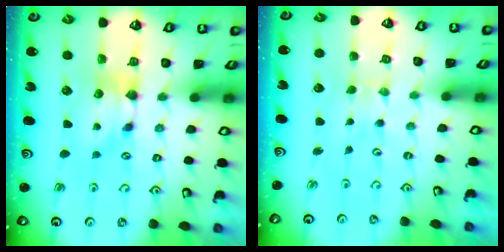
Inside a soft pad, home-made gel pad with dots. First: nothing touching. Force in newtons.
{"total": 4.4, "press": 4.4, "slide": 0.1}